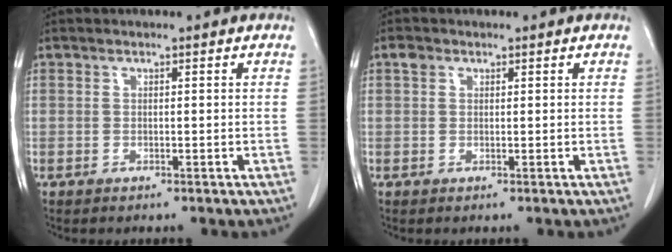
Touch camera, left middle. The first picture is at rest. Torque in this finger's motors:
{"motor_torque": [0.08, -0.08, -0.02, 0.00]}